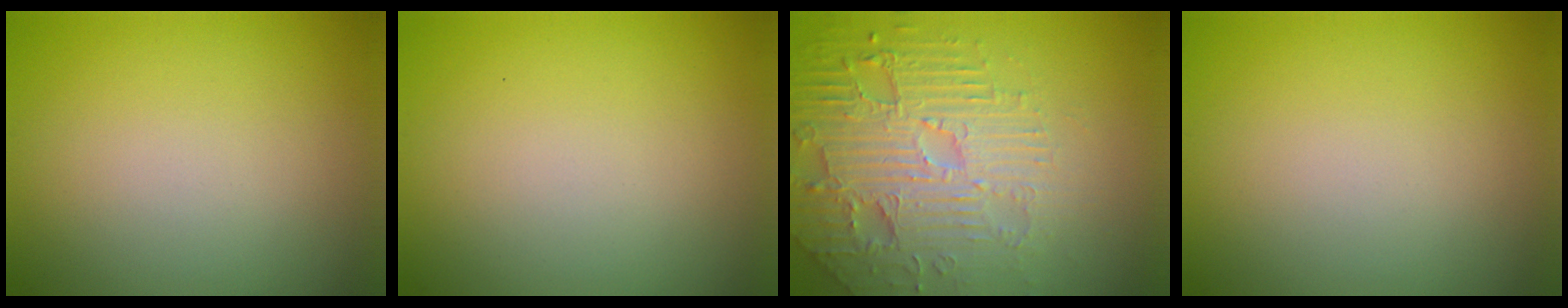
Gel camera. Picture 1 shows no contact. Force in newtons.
{"total": 0.0}
{"total": 7.1, "press": 5.4, "slide": 4.6}
{"total": 0.0}